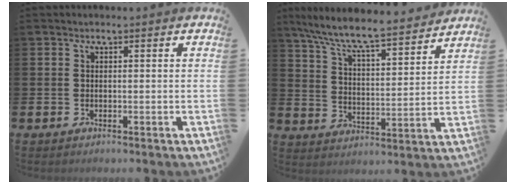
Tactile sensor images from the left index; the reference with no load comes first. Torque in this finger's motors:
{"motor_torque": [1.06, -1.08, 0.86, 0.21]}